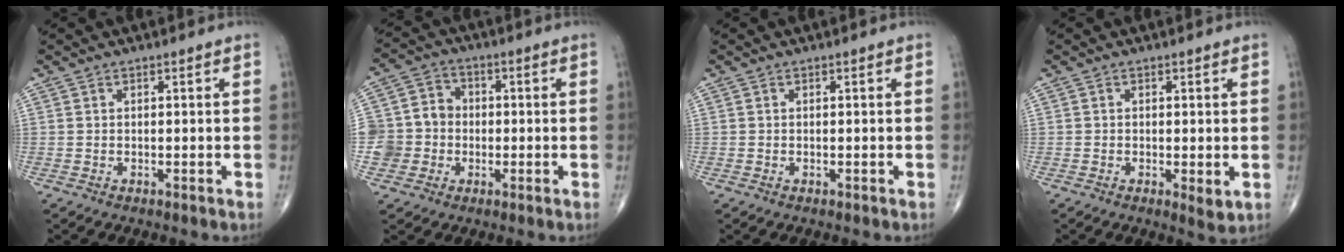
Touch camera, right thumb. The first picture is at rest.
{"total": 9.1, "force": [-1.4, 8.6, 2.7], "torque": [-0.023, 0.027, -0.029]}
{"total": 0.0}
{"total": 2.7, "force": [-0.5, 1.0, 2.5], "torque": [-0.040, -0.010, -0.010]}